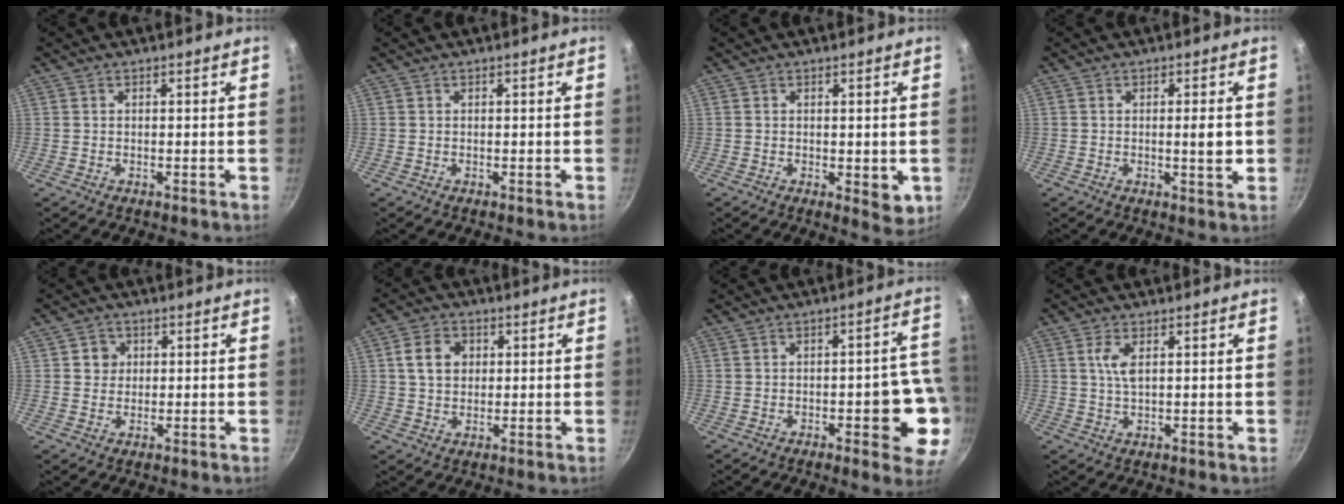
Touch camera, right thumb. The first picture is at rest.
{"total": 0.0}
{"total": 4.4, "force": [-0.6, 2.0, 3.8], "torque": [-0.046, -0.014, -0.005]}
{"total": 3.7, "force": [-0.1, 0.6, 3.6], "torque": [-0.053, -0.004, -0.002]}
{"total": 3.3, "force": [0.7, 3.1, 0.8], "torque": [0.010, 0.004, 0.007]}
{"total": 6.7, "force": [1.5, 5.3, 3.9], "torque": [-0.052, 0.007, 0.023]}
{"total": 11.6, "force": [-3.3, 4.1, 10.3], "torque": [-0.082, 0.022, -0.041]}
{"total": 3.5, "force": [1.1, 1.3, 3.1], "torque": [-0.064, -0.001, 0.024]}